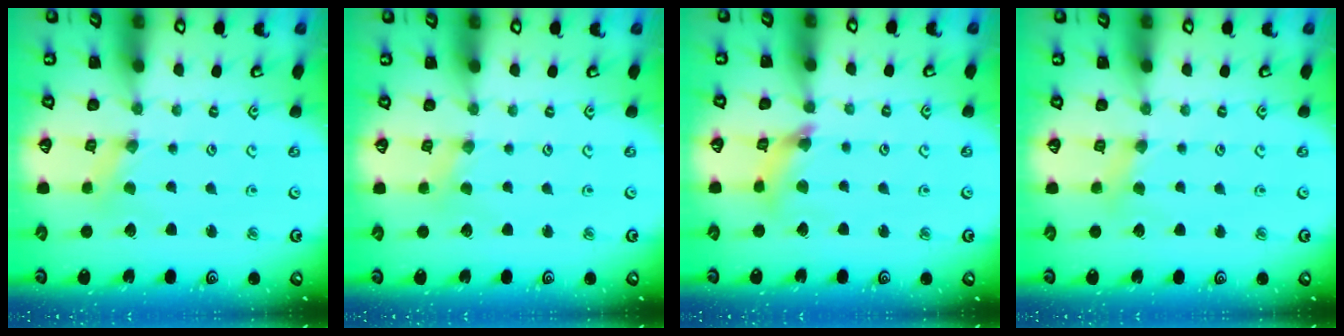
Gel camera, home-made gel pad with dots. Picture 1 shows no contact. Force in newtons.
{"total": 1.0, "press": 0.9, "slide": 0.2}
{"total": 6.6, "press": 6.6, "slide": 0.6}
{"total": 2.7, "press": 2.7, "slide": 0.4}